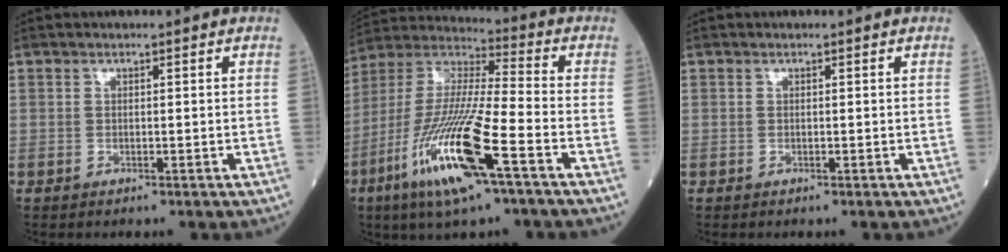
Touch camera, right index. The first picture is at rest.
{"total": 18.4, "force": [-8.4, 1.4, 16.3], "torque": [-0.360, -0.035, -0.164]}
{"total": 0.0}